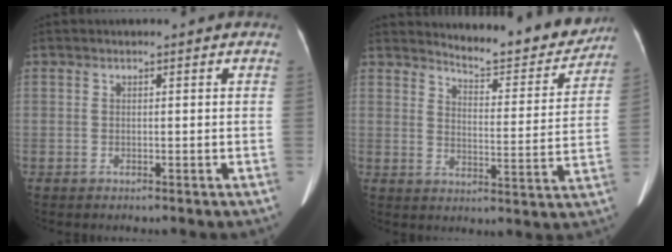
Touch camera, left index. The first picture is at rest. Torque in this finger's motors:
{"motor_torque": [-0.04, -0.22, -0.01, 0.02]}